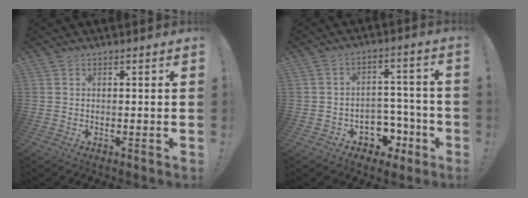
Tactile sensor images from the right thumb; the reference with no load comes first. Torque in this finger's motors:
{"motor_torque": [1.09, 0.49, 0.36, -0.46, 0.15]}